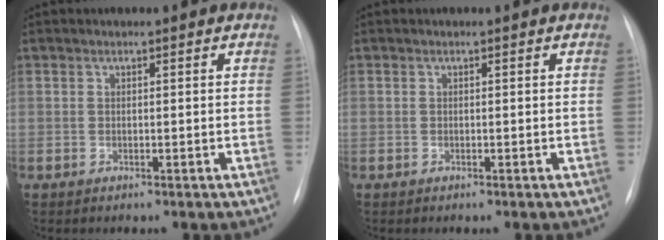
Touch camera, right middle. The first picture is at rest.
{"total": 0.0}